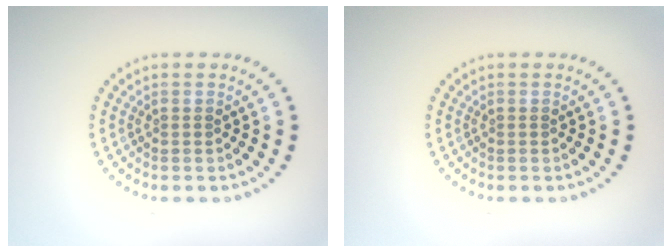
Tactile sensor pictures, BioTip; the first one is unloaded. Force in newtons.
{"total": 0.0}